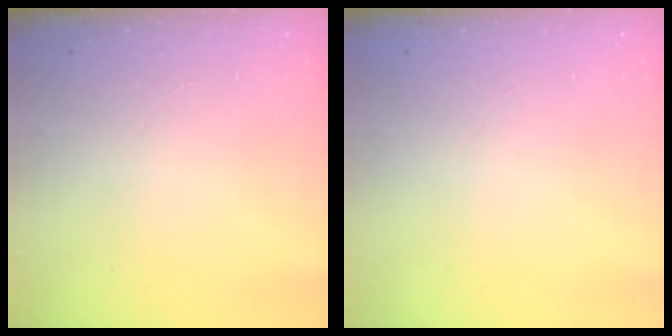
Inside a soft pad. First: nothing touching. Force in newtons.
{"total": 0.0}